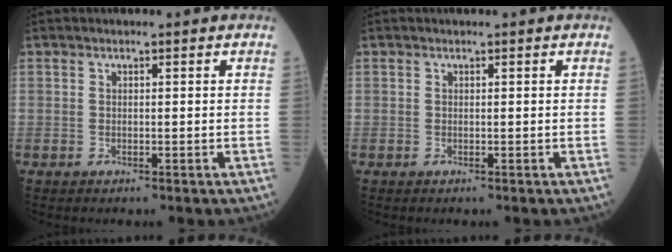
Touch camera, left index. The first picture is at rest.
{"total": 0.0}